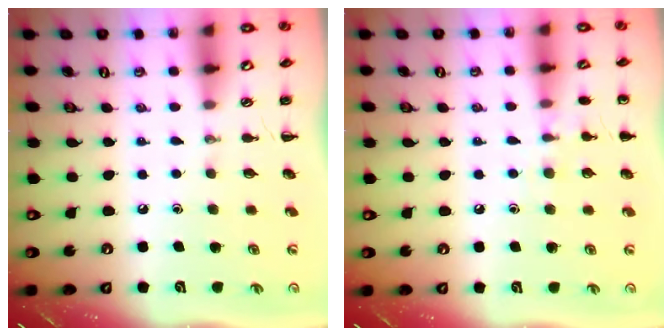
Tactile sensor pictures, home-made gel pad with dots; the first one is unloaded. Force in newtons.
{"total": 7.5, "press": 7.2, "slide": 1.9}